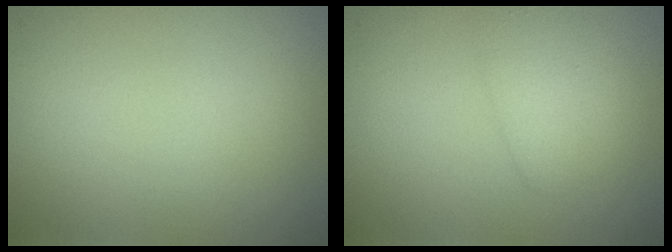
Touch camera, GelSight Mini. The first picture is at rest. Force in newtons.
{"total": 2.4, "press": 2.4, "slide": 0.1}